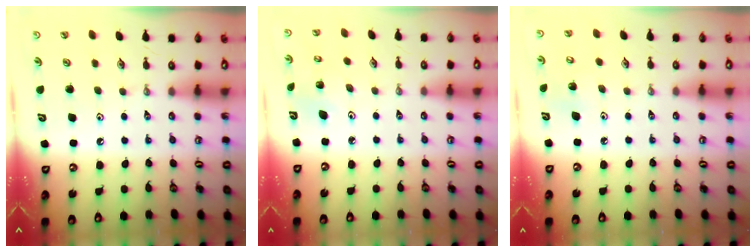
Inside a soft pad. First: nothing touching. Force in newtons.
{"total": 2.2, "press": 2.2, "slide": 0.2}
{"total": 4.5, "press": 4.4, "slide": 0.3}